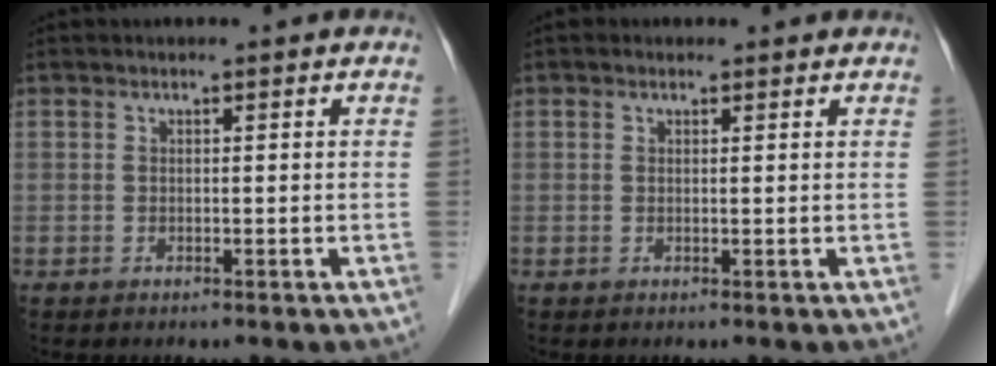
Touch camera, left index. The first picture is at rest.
{"total": 0.6, "force": [0.4, 0.4, 0.1], "torque": [-0.009, -0.002, 0.004]}